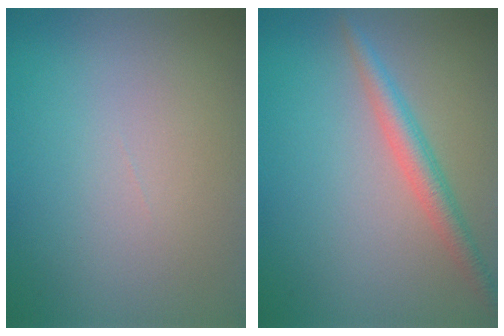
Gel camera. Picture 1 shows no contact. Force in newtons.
{"total": 2.8, "press": 2.8, "slide": 0.1}